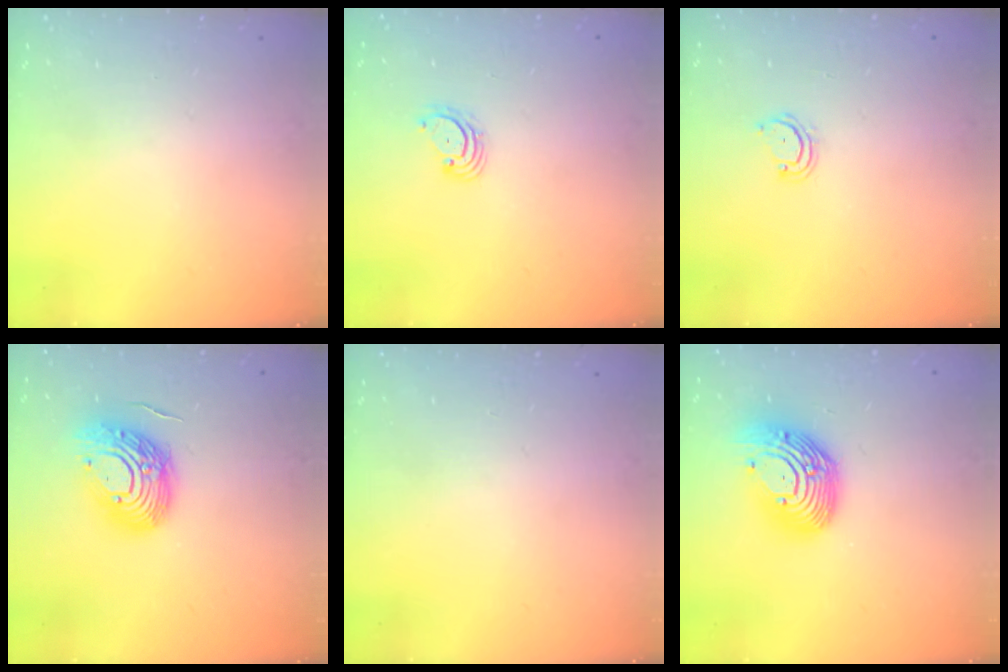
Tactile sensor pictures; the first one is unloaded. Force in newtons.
{"total": 2.9, "press": 2.9, "slide": 0.4}
{"total": 3.9, "press": 3.9, "slide": 0.3}
{"total": 14.4, "press": 14.2, "slide": 2.0}
{"total": 0.0}
{"total": 16.1, "press": 16.0, "slide": 2.0}